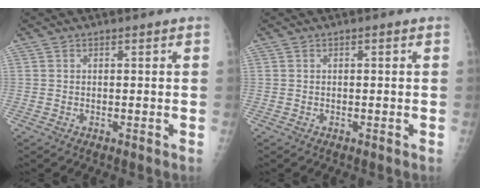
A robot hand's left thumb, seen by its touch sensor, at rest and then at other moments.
{"total": 0.0}